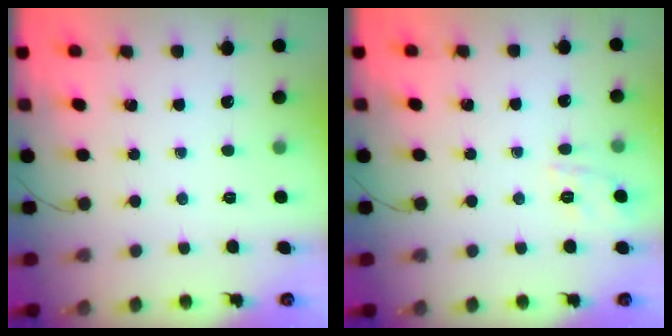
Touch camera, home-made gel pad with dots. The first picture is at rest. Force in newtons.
{"total": 1.9, "press": 0.9, "slide": 1.6}